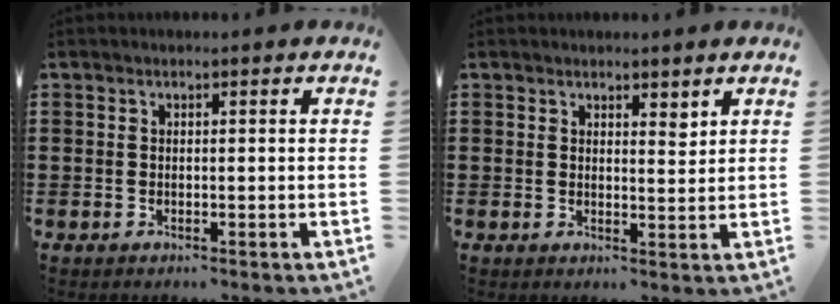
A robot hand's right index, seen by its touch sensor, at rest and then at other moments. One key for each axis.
{"total": 2.2, "fx": 2.0, "fy": 0.9, "fz": 0.5, "tx": -0.006, "ty": 0.004, "tz": 0.036}